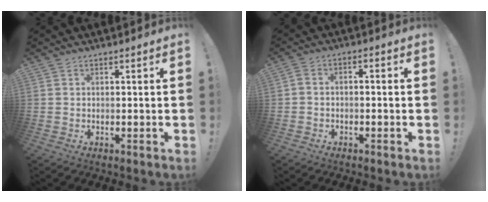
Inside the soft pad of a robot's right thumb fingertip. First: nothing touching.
{"total": 2.8, "force": [-2.2, 1.0, 1.4], "torque": [-0.029, 0.008, -0.041]}